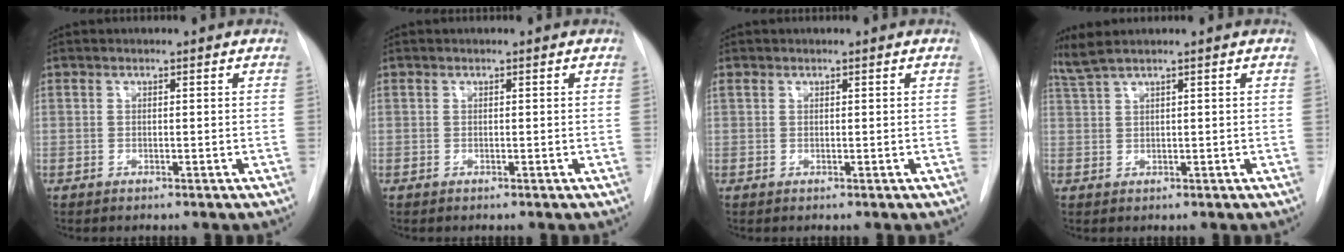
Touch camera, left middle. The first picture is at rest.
{"total": 0.0}
{"total": 0.7, "force": [0.5, 0.4, 0.1], "torque": [-0.007, 0.014, 0.011]}
{"total": 3.0, "force": [2.3, -0.5, 1.8], "torque": [-0.051, 0.017, 0.056]}